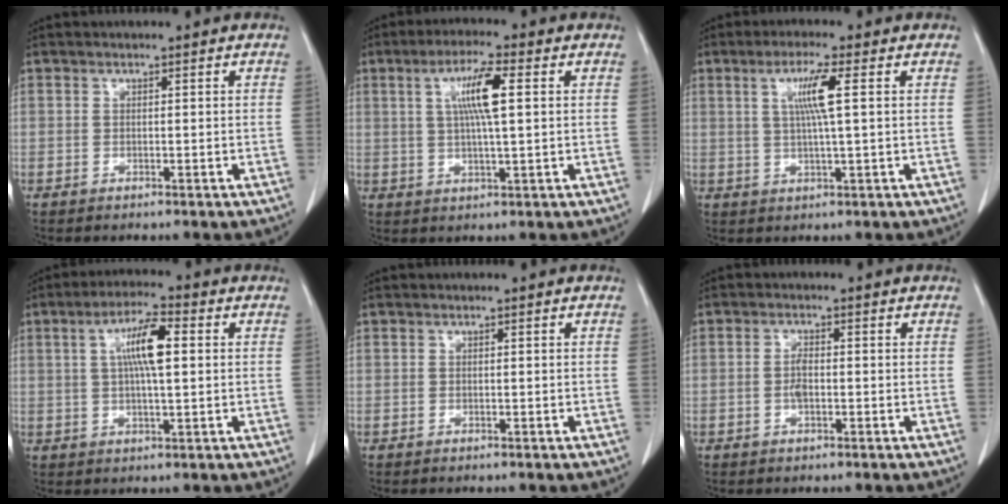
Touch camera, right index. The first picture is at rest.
{"total": 7.4, "force": [1.8, 0.5, 7.2], "torque": [-0.133, 0.006, 0.033]}
{"total": 5.6, "force": [1.4, -0.4, 5.4], "torque": [-0.102, 0.000, 0.028]}
{"total": 7.8, "force": [1.6, 1.3, 7.5], "torque": [-0.138, 0.013, 0.028]}
{"total": 0.0}
{"total": 2.0, "force": [-0.4, 0.7, 1.8], "torque": [-0.038, 0.003, -0.004]}